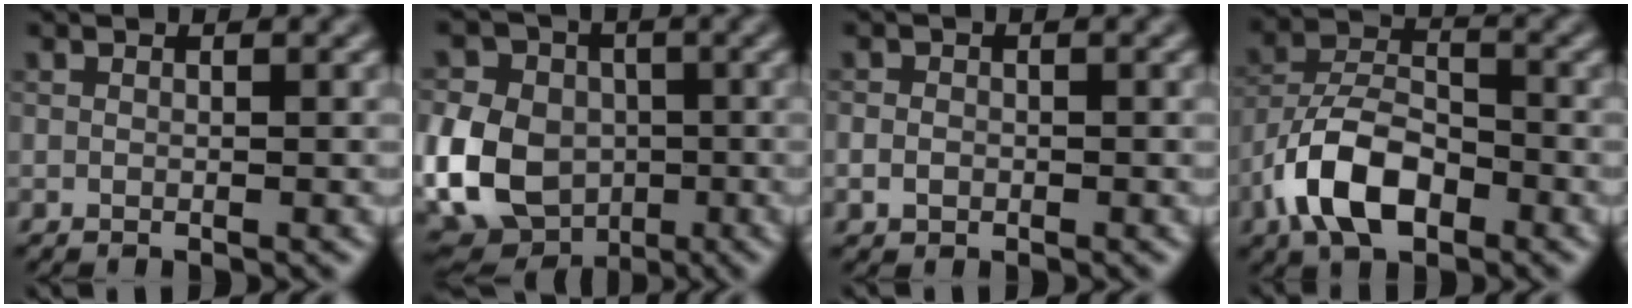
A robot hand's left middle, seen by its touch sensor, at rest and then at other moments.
{"total": 13.5, "force": [-2.2, 11.3, 6.9], "torque": [-0.152, -0.001, -0.066]}
{"total": 1.2, "force": [-0.4, 1.0, 0.5], "torque": [-0.008, 0.001, -0.012]}
{"total": 6.9, "force": [-3.4, 3.7, 4.7], "torque": [-0.084, 0.006, -0.071]}